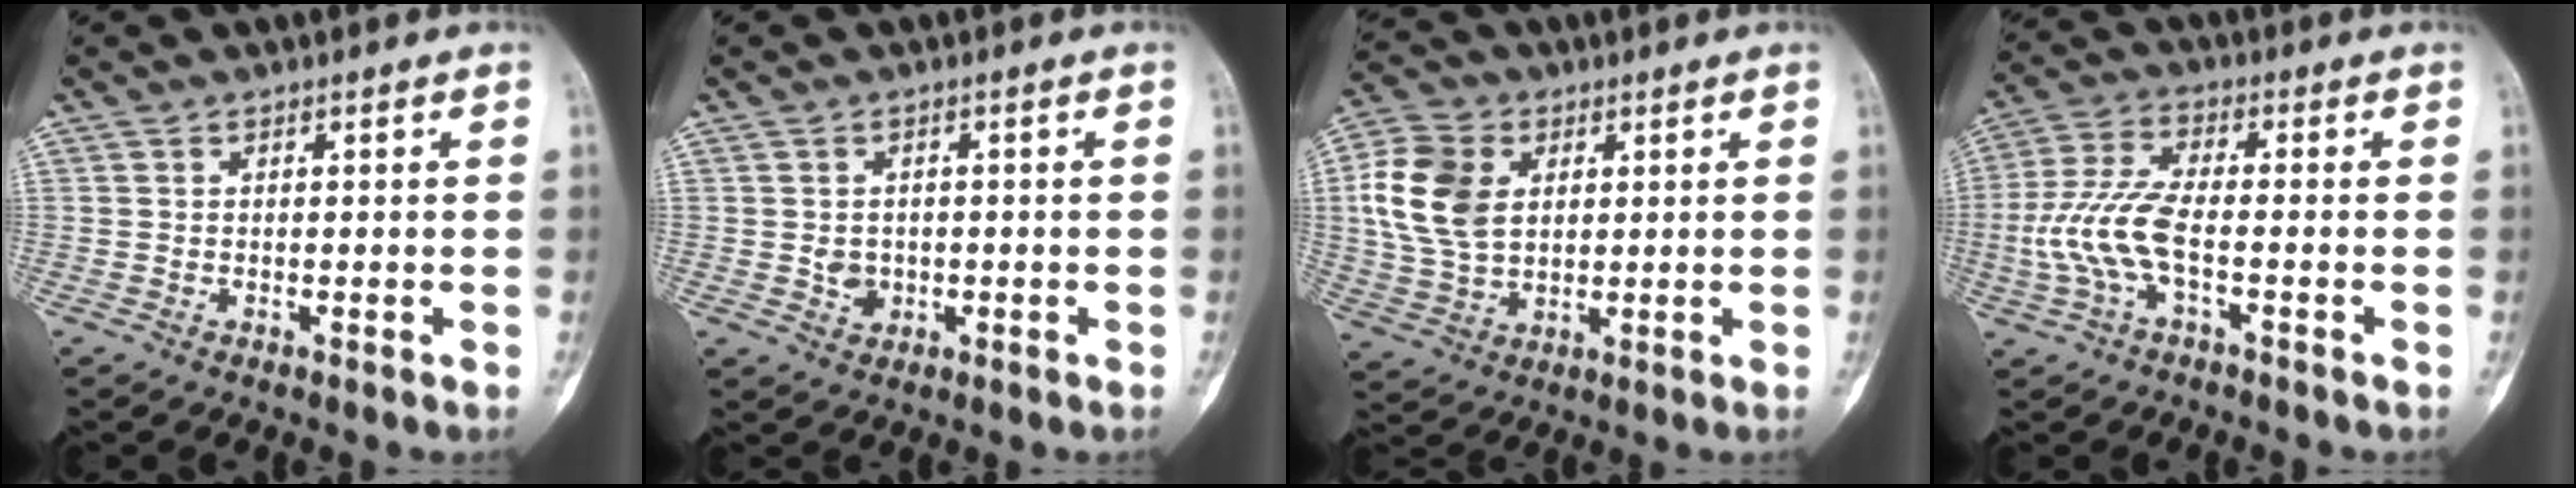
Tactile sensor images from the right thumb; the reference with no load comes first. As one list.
[{"total": 2.7, "force": [-0.3, 2.3, 1.3], "torque": [-0.012, 0.002, 0.002]}, {"total": 12.5, "force": [2.6, 8.9, 8.5], "torque": [-0.160, 0.002, 0.049]}, {"total": 9.7, "force": [-2.3, 3.6, 8.7], "torque": [-0.209, 0.026, -0.049]}]